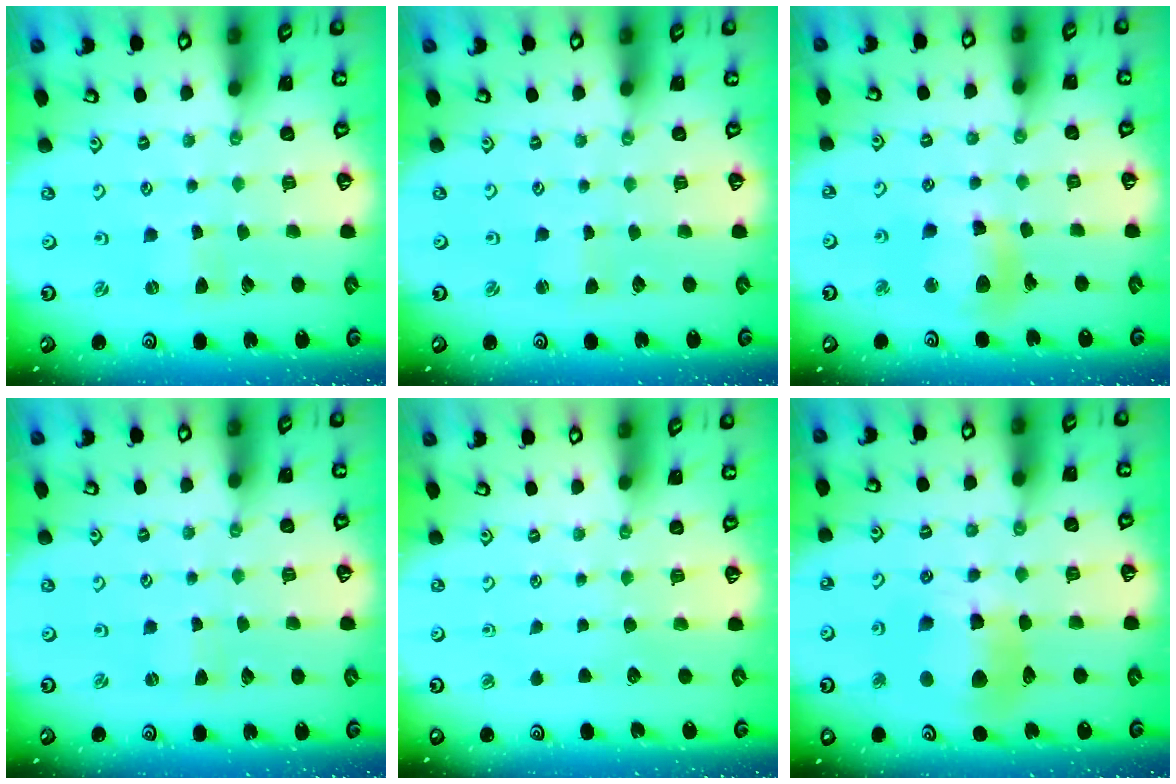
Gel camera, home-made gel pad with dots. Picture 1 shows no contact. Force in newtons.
{"total": 0.5, "press": 0.5, "slide": 0.0}
{"total": 12.0, "press": 11.9, "slide": 1.6}
{"total": 0.0}
{"total": 0.0}
{"total": 13.3, "press": 13.2, "slide": 1.9}